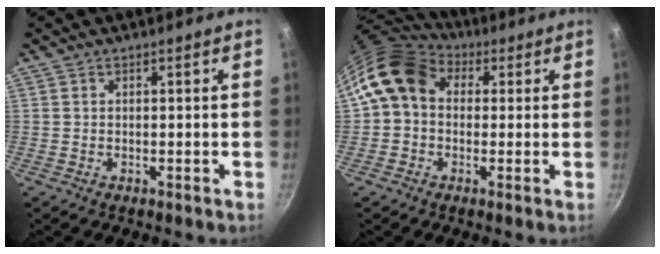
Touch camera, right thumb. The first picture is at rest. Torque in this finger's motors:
{"motor_torque": [-0.61, 1.44, 0.17, -0.02, 0.17]}